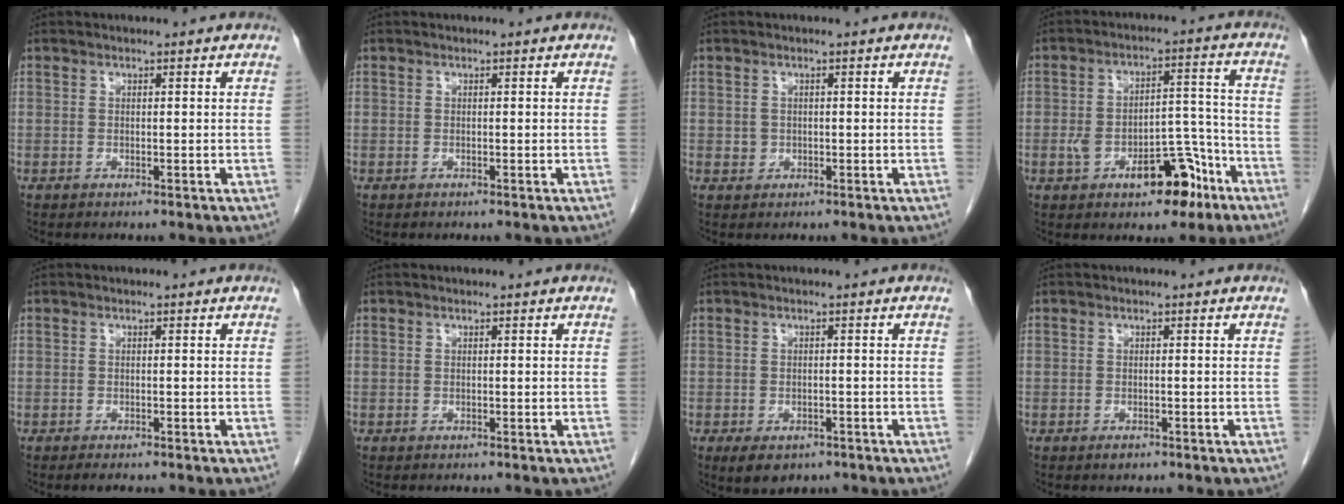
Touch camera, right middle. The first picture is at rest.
{"total": 0.0}
{"total": 1.1, "force": [0.0, 1.1, 0.3], "torque": [-0.004, 0.002, 0.004]}
{"total": 10.7, "force": [-5.2, 5.0, 7.9], "torque": [-0.123, 0.031, -0.071]}
{"total": 1.0, "force": [-0.8, 0.2, 0.5], "torque": [-0.011, -0.003, -0.011]}
{"total": 0.0}
{"total": 5.6, "force": [-3.7, 3.3, 2.7], "torque": [-0.038, -0.004, -0.048]}
{"total": 0.8, "force": [-0.6, 0.4, 0.4], "torque": [-0.007, 0.000, -0.007]}